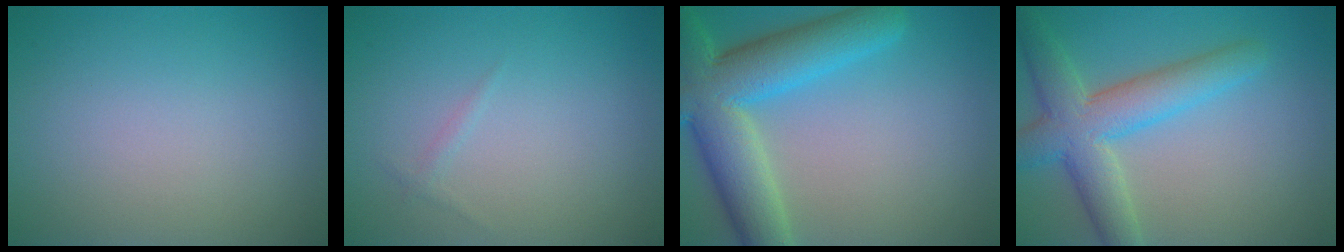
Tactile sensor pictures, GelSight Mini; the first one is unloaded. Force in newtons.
{"total": 0.5, "press": 0.5, "slide": 0.1}
{"total": 9.5, "press": 9.5, "slide": 0.5}
{"total": 6.3, "press": 6.3, "slide": 0.3}